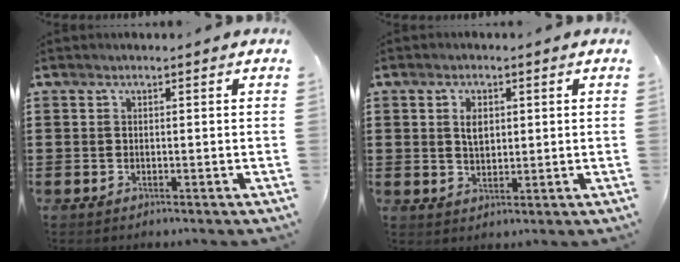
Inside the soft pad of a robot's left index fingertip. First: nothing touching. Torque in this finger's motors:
{"motor_torque": [0.43, 0.15, 0.14, 0.07]}